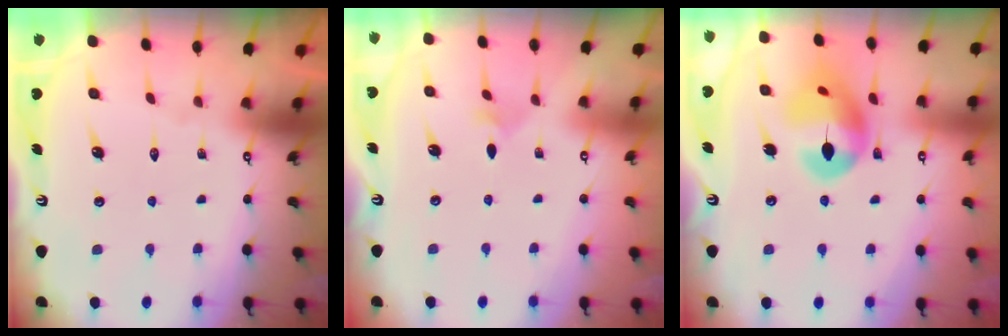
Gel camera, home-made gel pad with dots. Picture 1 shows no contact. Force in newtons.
{"total": 1.9, "press": 1.9, "slide": 0.3}
{"total": 15.1, "press": 15.0, "slide": 1.9}